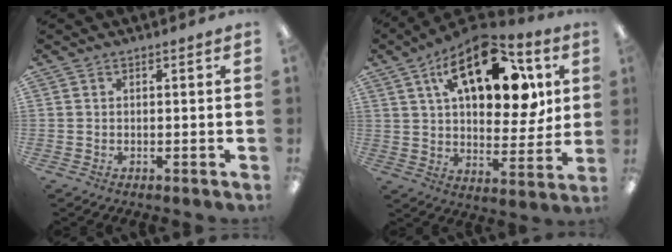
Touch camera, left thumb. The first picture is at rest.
{"total": 22.4, "force": [10.2, 10.9, 16.7], "torque": [-0.239, -0.029, 0.164]}